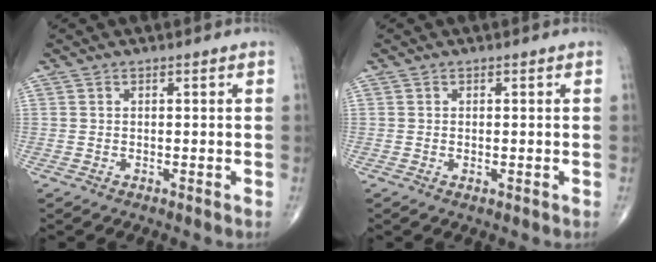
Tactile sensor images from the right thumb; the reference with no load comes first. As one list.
[{"total": 0.7, "force": [-0.1, 0.3, 0.6], "torque": [-0.012, -0.002, -0.003]}]